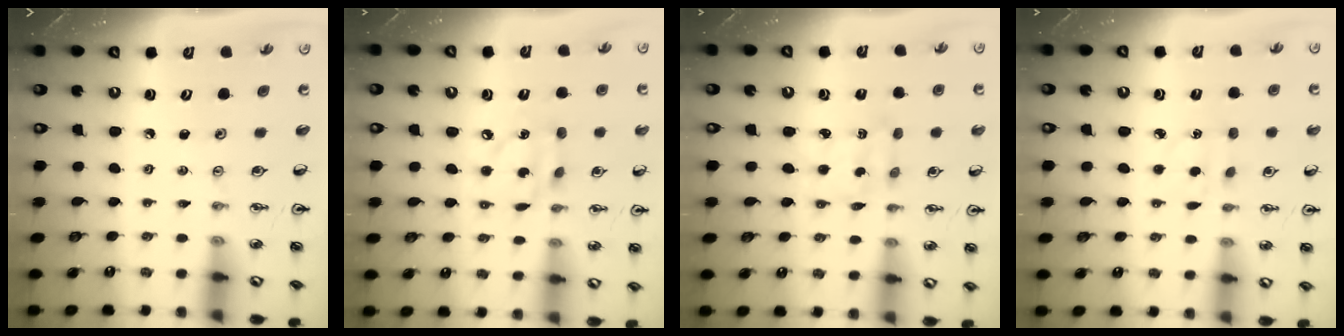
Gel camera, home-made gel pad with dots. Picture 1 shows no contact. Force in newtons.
{"total": 7.5, "press": 7.5, "slide": 0.4}
{"total": 2.1, "press": 2.0, "slide": 0.4}
{"total": 2.7, "press": 2.6, "slide": 0.4}